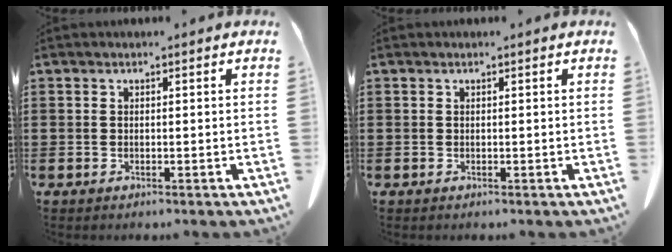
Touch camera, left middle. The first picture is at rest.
{"total": 0.0}